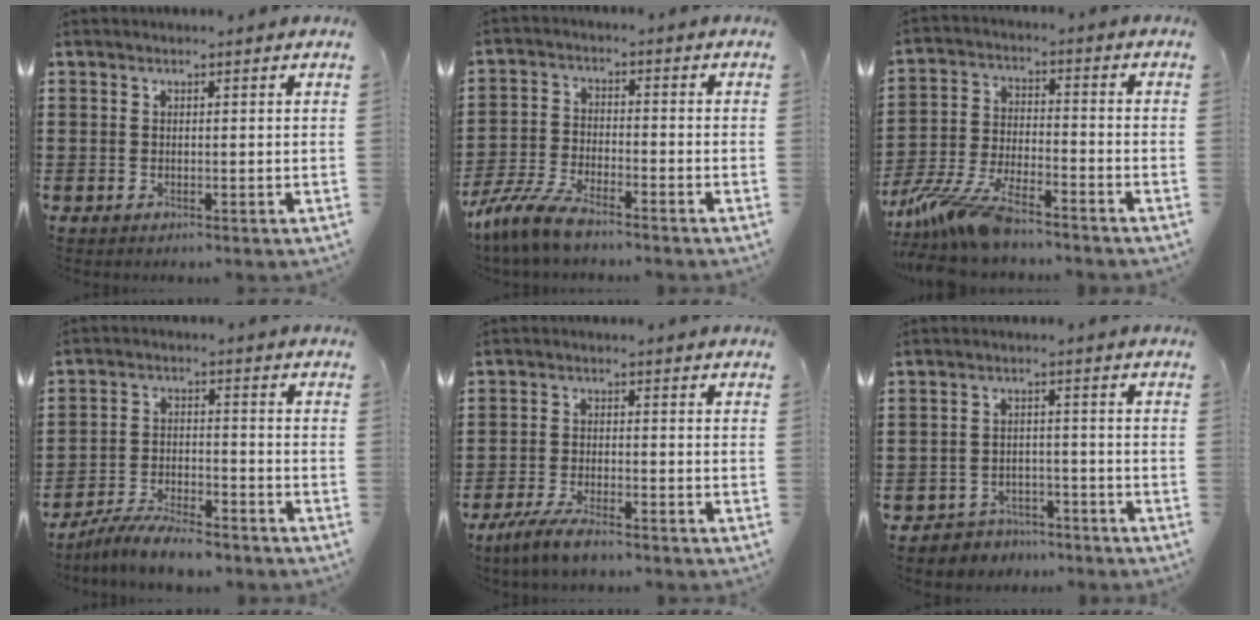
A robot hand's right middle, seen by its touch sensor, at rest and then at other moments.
{"total": 6.4, "force": [-5.7, 1.0, 2.6], "torque": [-0.075, -0.004, -0.116]}
{"total": 9.7, "force": [-8.5, 1.3, 4.6], "torque": [-0.106, 0.005, -0.169]}
{"total": 6.4, "force": [-6.0, 0.7, 1.9], "torque": [-0.041, 0.004, -0.118]}
{"total": 4.9, "force": [-4.1, 0.9, 2.5], "torque": [-0.062, -0.005, -0.082]}
{"total": 3.4, "force": [-3.2, 1.0, -0.3], "torque": [-0.005, 0.003, -0.071]}